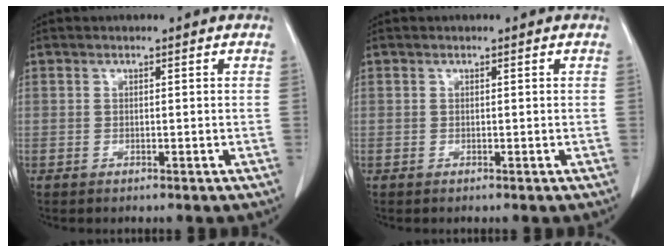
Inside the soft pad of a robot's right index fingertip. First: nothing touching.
{"total": 0.0}